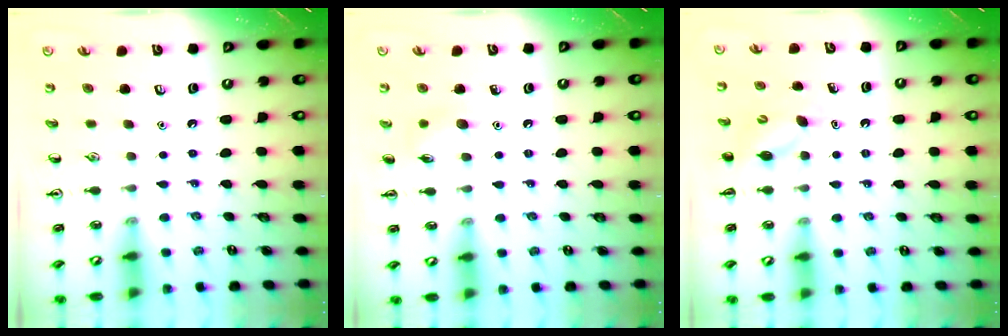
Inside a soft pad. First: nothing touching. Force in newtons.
{"total": 5.8, "press": 5.8, "slide": 0.8}
{"total": 6.8, "press": 6.6, "slide": 1.6}